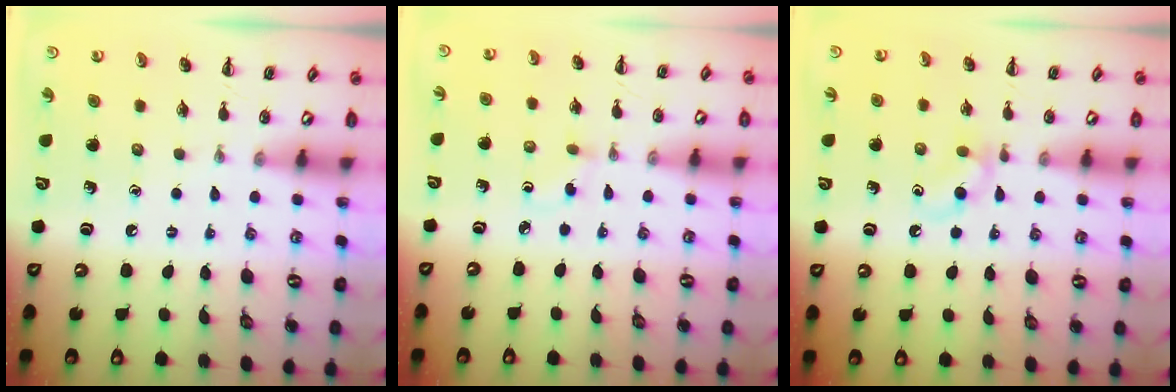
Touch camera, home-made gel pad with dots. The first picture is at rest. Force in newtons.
{"total": 1.6, "press": 1.4, "slide": 0.8}
{"total": 4.6, "press": 4.4, "slide": 1.5}